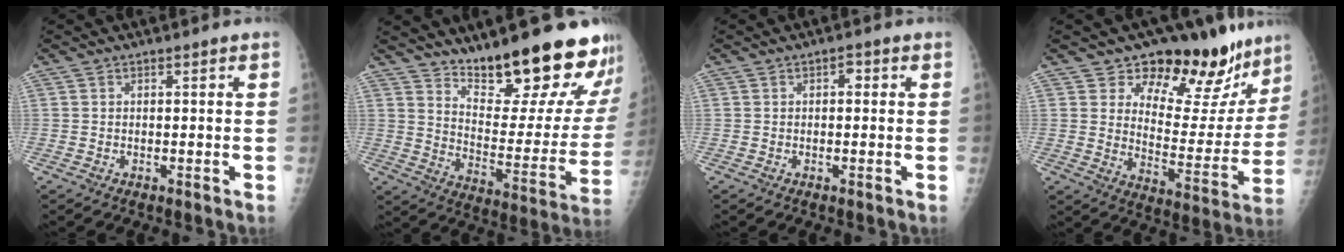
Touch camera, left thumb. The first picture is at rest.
{"total": 22.5, "force": [18.0, 5.7, 12.1], "torque": [-0.131, -0.128, 0.258]}
{"total": 1.2, "force": [0.2, 0.8, 0.9], "torque": [-0.003, 0.004, -0.003]}
{"total": 19.4, "force": [15.1, 9.5, 7.6], "torque": [-0.031, -0.108, 0.200]}